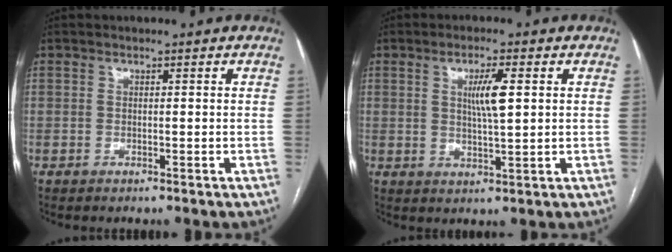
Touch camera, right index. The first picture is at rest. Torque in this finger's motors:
{"motor_torque": [0.46, 0.16, 0.19, 0.07]}